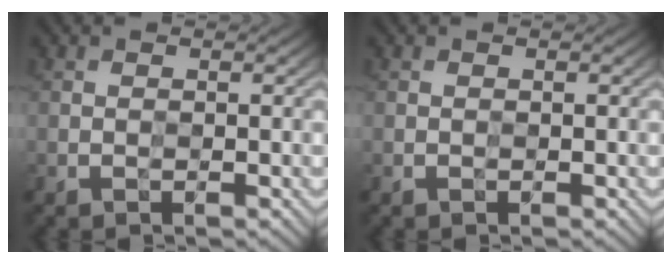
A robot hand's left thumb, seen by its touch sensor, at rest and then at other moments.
{"total": 0.0}